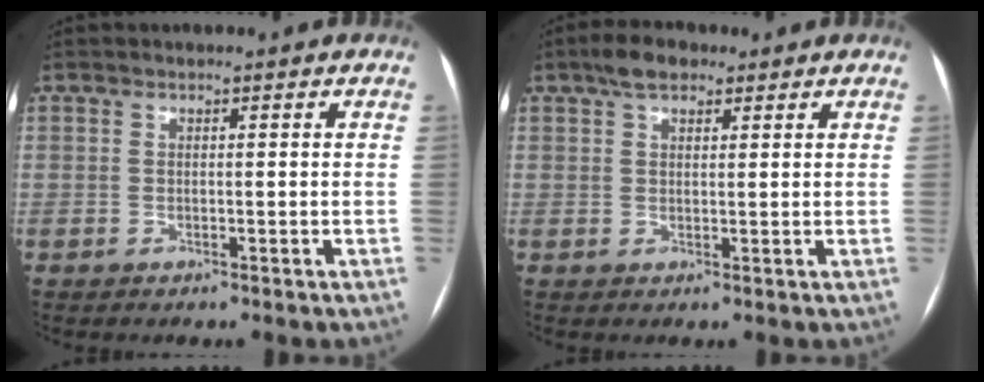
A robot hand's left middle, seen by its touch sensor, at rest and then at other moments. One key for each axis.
{"total": 4.0, "fx": 2.7, "fy": 1.9, "fz": 2.3, "tx": -0.048, "ty": 0.015, "tz": 0.047}